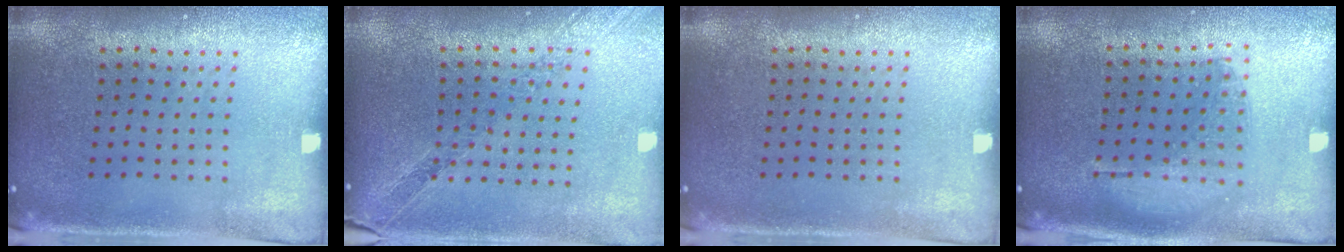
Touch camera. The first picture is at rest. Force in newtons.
{"total": 1.1, "press": 1.1, "slide": 0.2}
{"total": 0.0}
{"total": 1.0, "press": 0.9, "slide": 0.4}